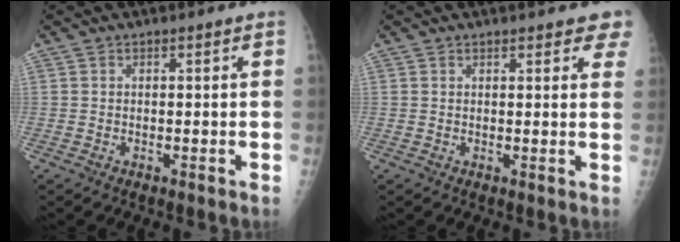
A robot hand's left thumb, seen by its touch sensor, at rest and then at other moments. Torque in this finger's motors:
{"motor_torque": [-0.05, 0.12, 0.13, 0.03, -0.04]}